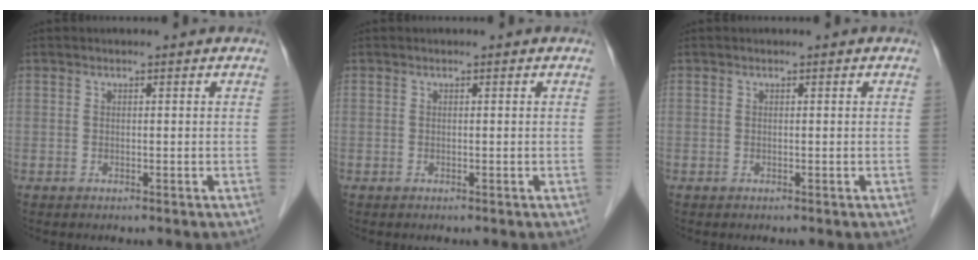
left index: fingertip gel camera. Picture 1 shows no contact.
{"total": 0.0}
{"total": 0.0}